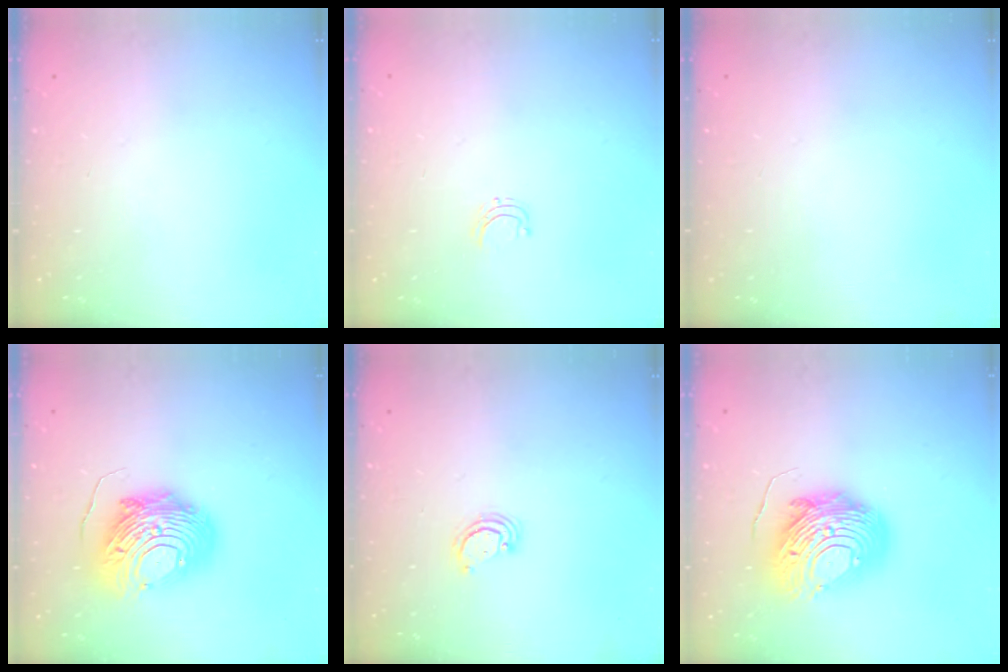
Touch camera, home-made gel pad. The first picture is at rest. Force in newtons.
{"total": 3.8, "press": 3.8, "slide": 0.2}
{"total": 0.0}
{"total": 14.8, "press": 14.7, "slide": 1.3}
{"total": 2.6, "press": 2.6, "slide": 0.3}
{"total": 14.7, "press": 14.7, "slide": 1.1}